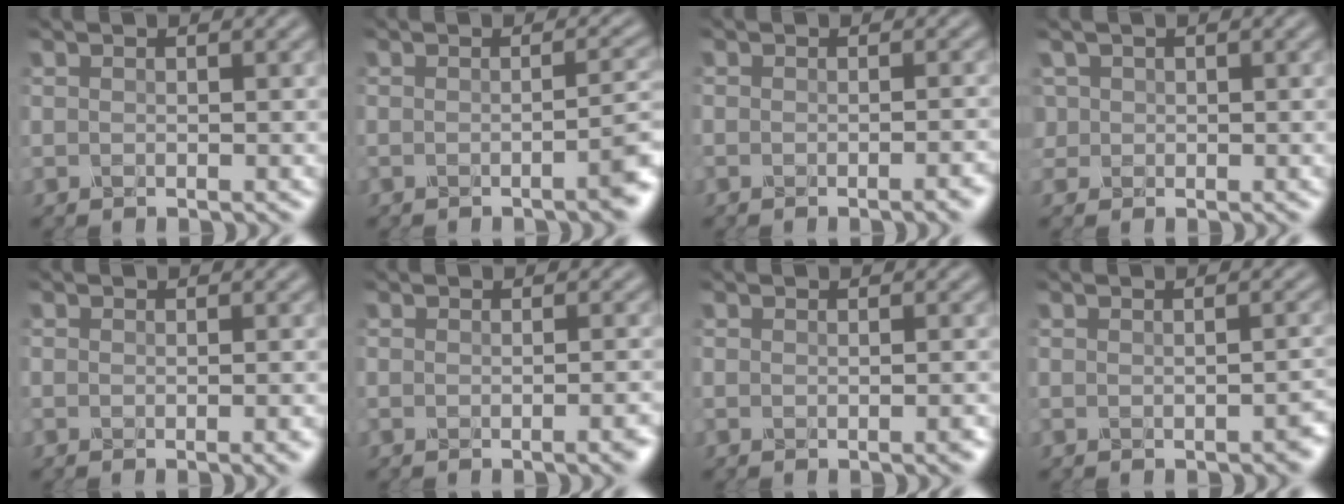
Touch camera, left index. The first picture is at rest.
{"total": 3.7, "force": [-1.4, 1.1, 3.3], "torque": [-0.026, 0.002, -0.025]}
{"total": 3.5, "force": [-1.6, 1.5, 2.7], "torque": [-0.009, 0.010, -0.022]}
{"total": 1.3, "force": [0.2, 1.3, 0.0], "torque": [0.004, 0.003, 0.002]}
{"total": 3.3, "force": [-1.2, 1.6, 2.7], "torque": [-0.006, 0.006, -0.017]}
{"total": 3.3, "force": [-1.3, 1.3, 2.7], "torque": [-0.005, 0.007, -0.021]}
{"total": 1.9, "force": [-0.6, 0.8, 1.5], "torque": [0.000, 0.005, -0.011]}
{"total": 1.7, "force": [-1.1, 0.5, 1.2], "torque": [-0.013, 0.003, -0.013]}